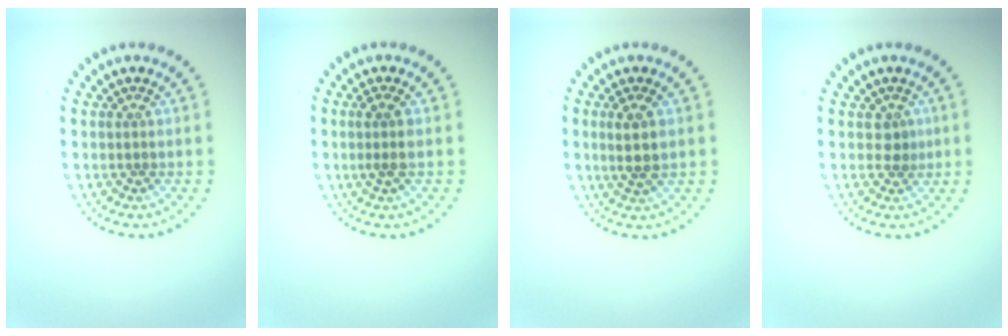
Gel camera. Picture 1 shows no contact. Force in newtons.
{"total": 1.6, "press": 1.3, "slide": 0.9}
{"total": 2.6, "press": 2.4, "slide": 1.0}
{"total": 1.2, "press": 1.0, "slide": 0.5}